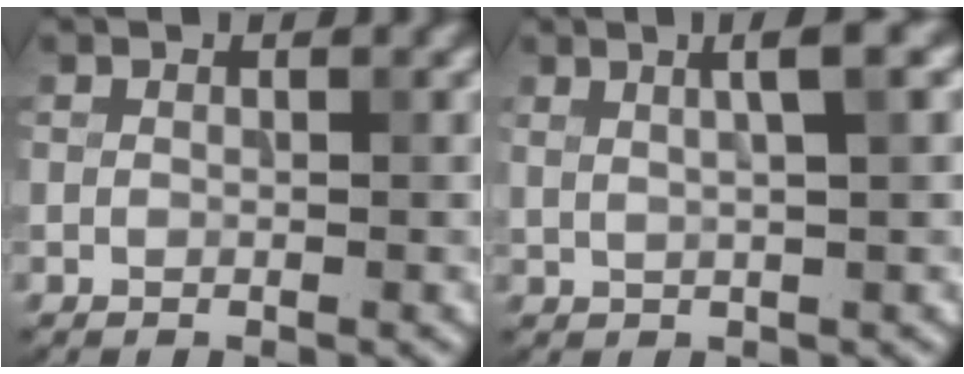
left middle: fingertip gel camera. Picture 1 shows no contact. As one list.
[{"total": 3.5, "force": [1.4, 0.8, 3.1], "torque": [-0.033, 0.011, 0.020]}]